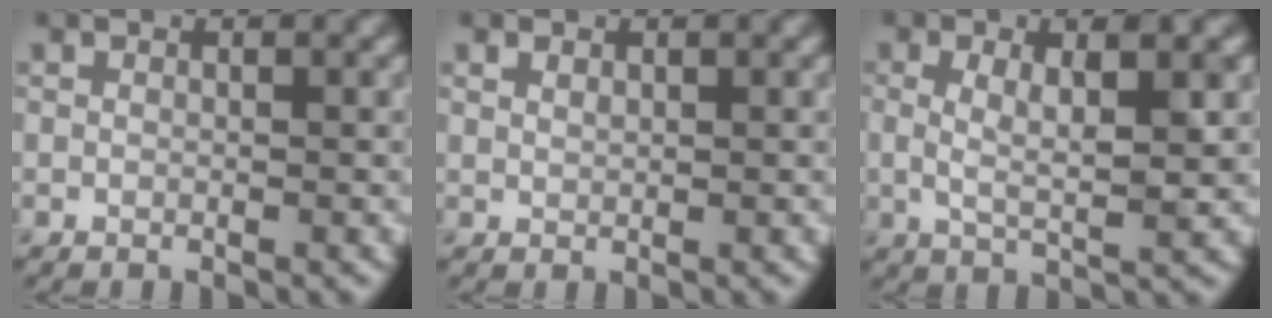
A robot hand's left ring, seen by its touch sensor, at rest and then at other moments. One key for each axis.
{"total": 0.8, "fx": 0.5, "fy": 0.4, "fz": 0.4, "tx": -0.011, "ty": 0.000, "tz": 0.011}
{"total": 4.0, "fx": 0.7, "fy": 1.0, "fz": 3.8, "tx": -0.068, "ty": -0.002, "tz": 0.012}